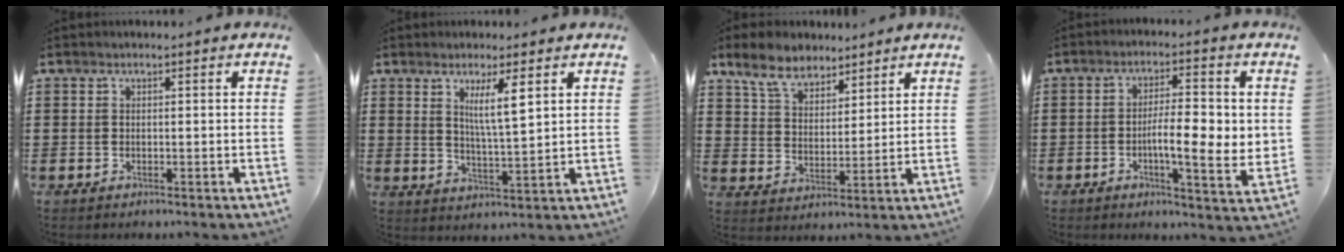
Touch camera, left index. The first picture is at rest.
{"total": 5.8, "force": [2.9, 0.8, 5.0], "torque": [-0.091, -0.006, 0.044]}
{"total": 7.2, "force": [6.0, 3.0, 2.7], "torque": [-0.079, -0.005, 0.112]}
{"total": 7.5, "force": [-0.3, 2.0, 7.3], "torque": [-0.107, -0.012, -0.013]}